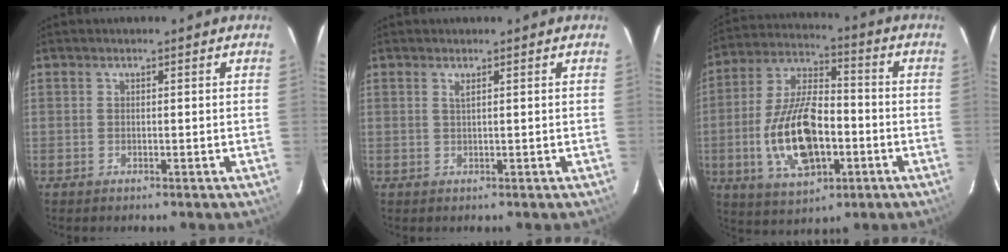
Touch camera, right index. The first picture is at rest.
{"total": 0.8, "force": [0.4, -0.1, 0.6], "torque": [-0.013, 0.000, 0.008]}
{"total": 17.2, "force": [-4.3, 8.5, 14.3], "torque": [-0.295, 0.005, -0.068]}